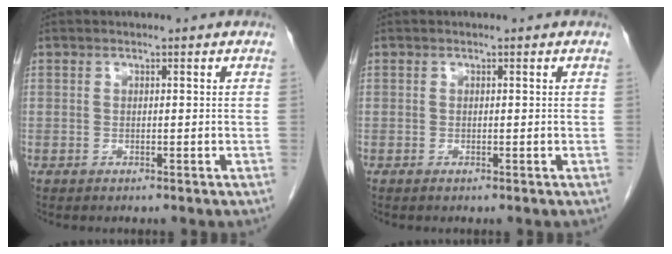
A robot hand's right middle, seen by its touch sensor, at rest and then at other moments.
{"total": 0.0}